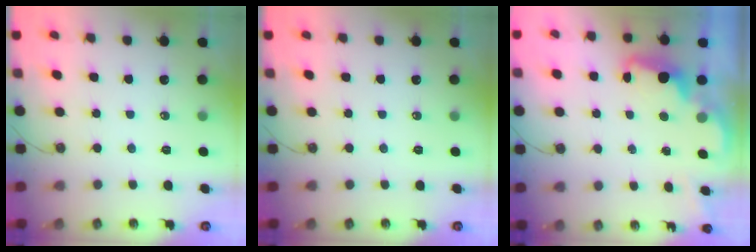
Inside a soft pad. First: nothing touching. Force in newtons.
{"total": 0.0}
{"total": 2.2, "press": 2.2, "slide": 0.5}